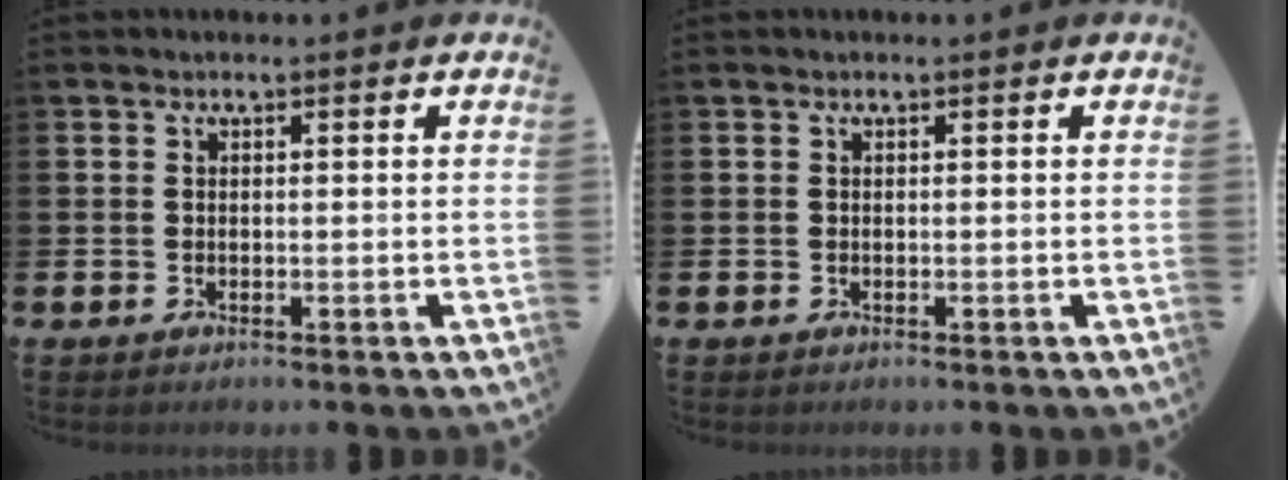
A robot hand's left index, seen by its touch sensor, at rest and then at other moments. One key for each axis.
{"total": 0.0}